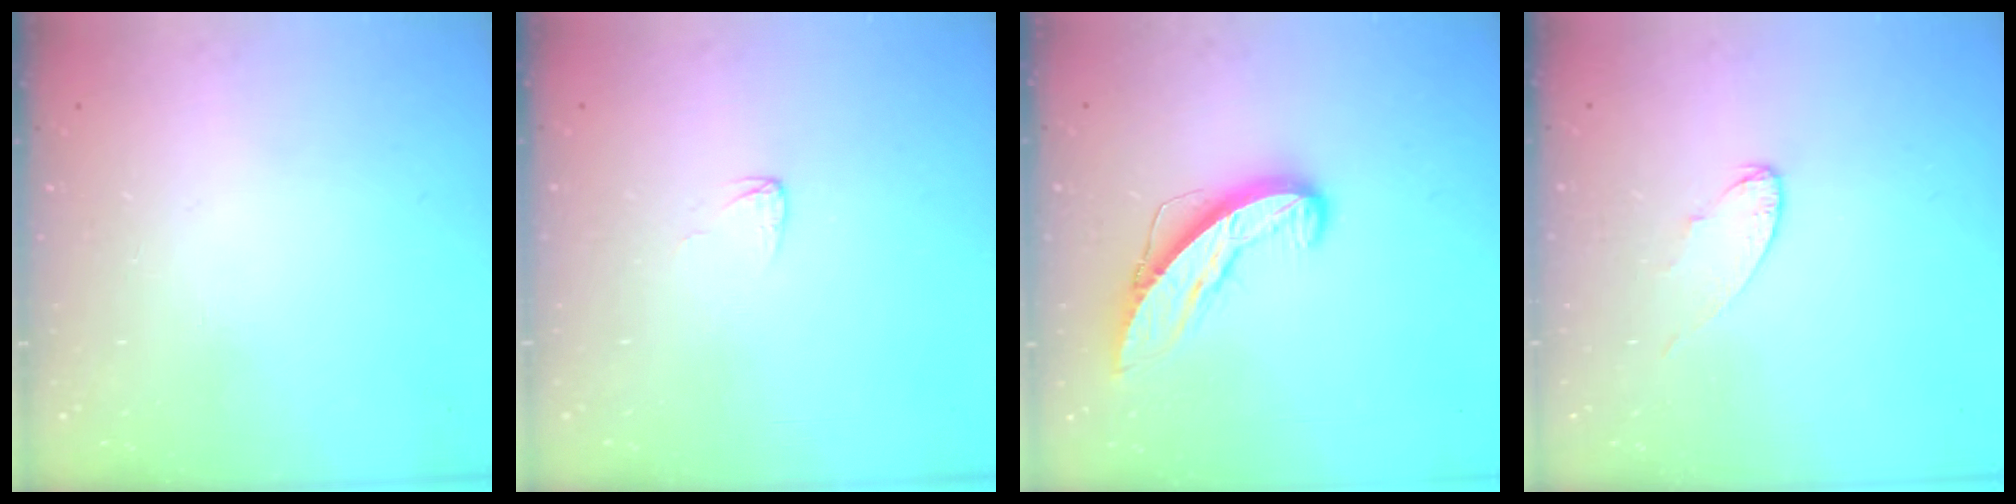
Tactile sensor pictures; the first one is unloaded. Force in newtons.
{"total": 3.3, "press": 3.3, "slide": 0.2}
{"total": 9.5, "press": 9.5, "slide": 0.7}
{"total": 5.2, "press": 5.2, "slide": 0.4}